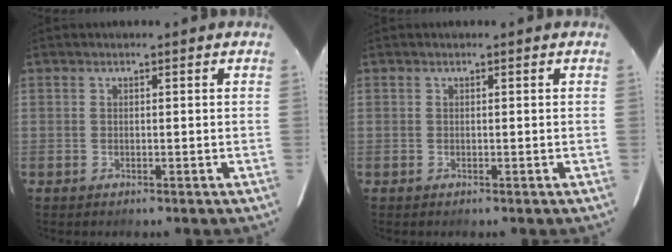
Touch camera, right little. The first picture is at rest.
{"total": 0.0}